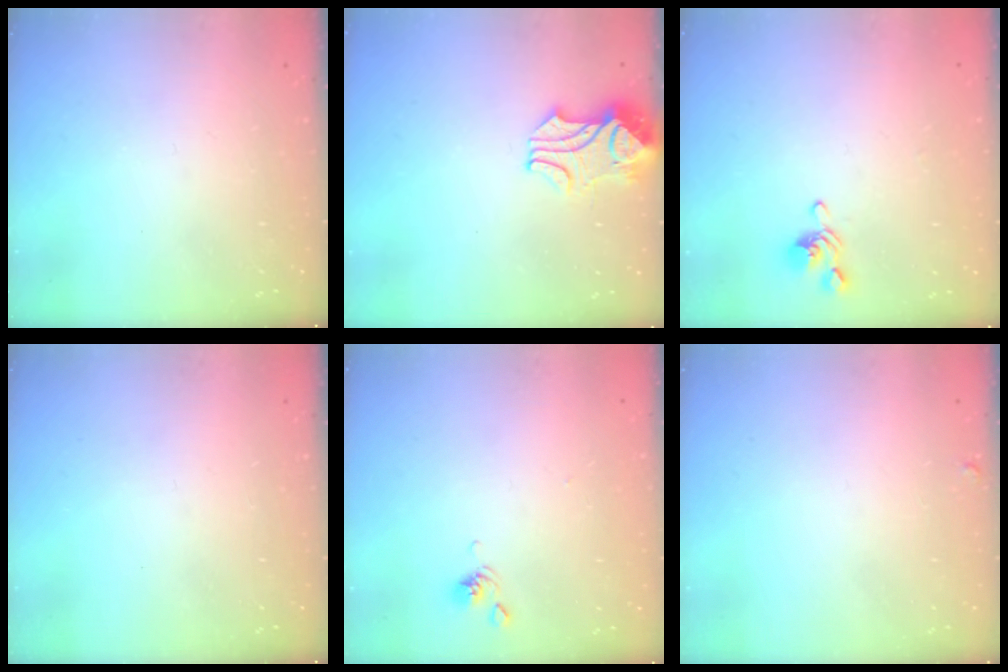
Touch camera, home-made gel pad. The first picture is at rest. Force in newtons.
{"total": 2.4, "press": 2.1, "slide": 1.0}
{"total": 1.3, "press": 1.1, "slide": 0.8}
{"total": 0.0}
{"total": 2.8, "press": 2.8, "slide": 0.1}
{"total": 0.0}